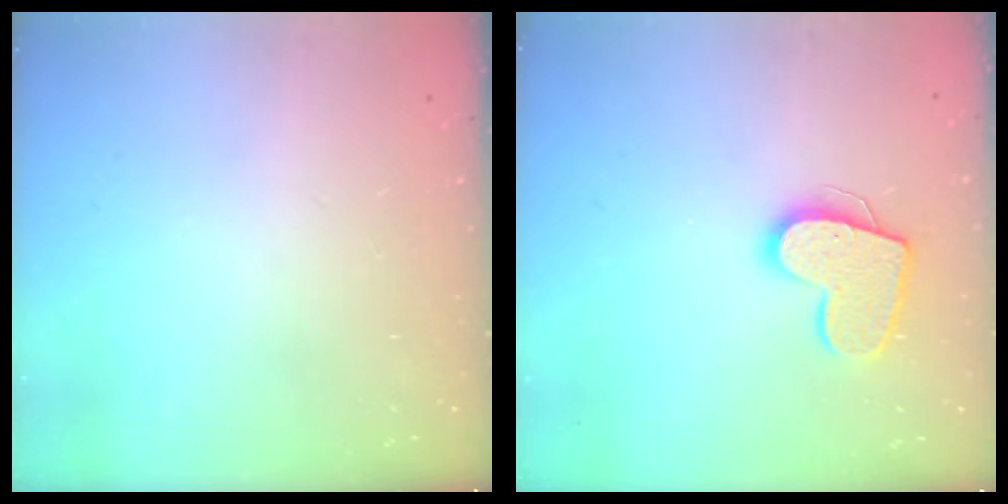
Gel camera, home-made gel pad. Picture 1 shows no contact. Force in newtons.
{"total": 13.5, "press": 13.5, "slide": 0.9}